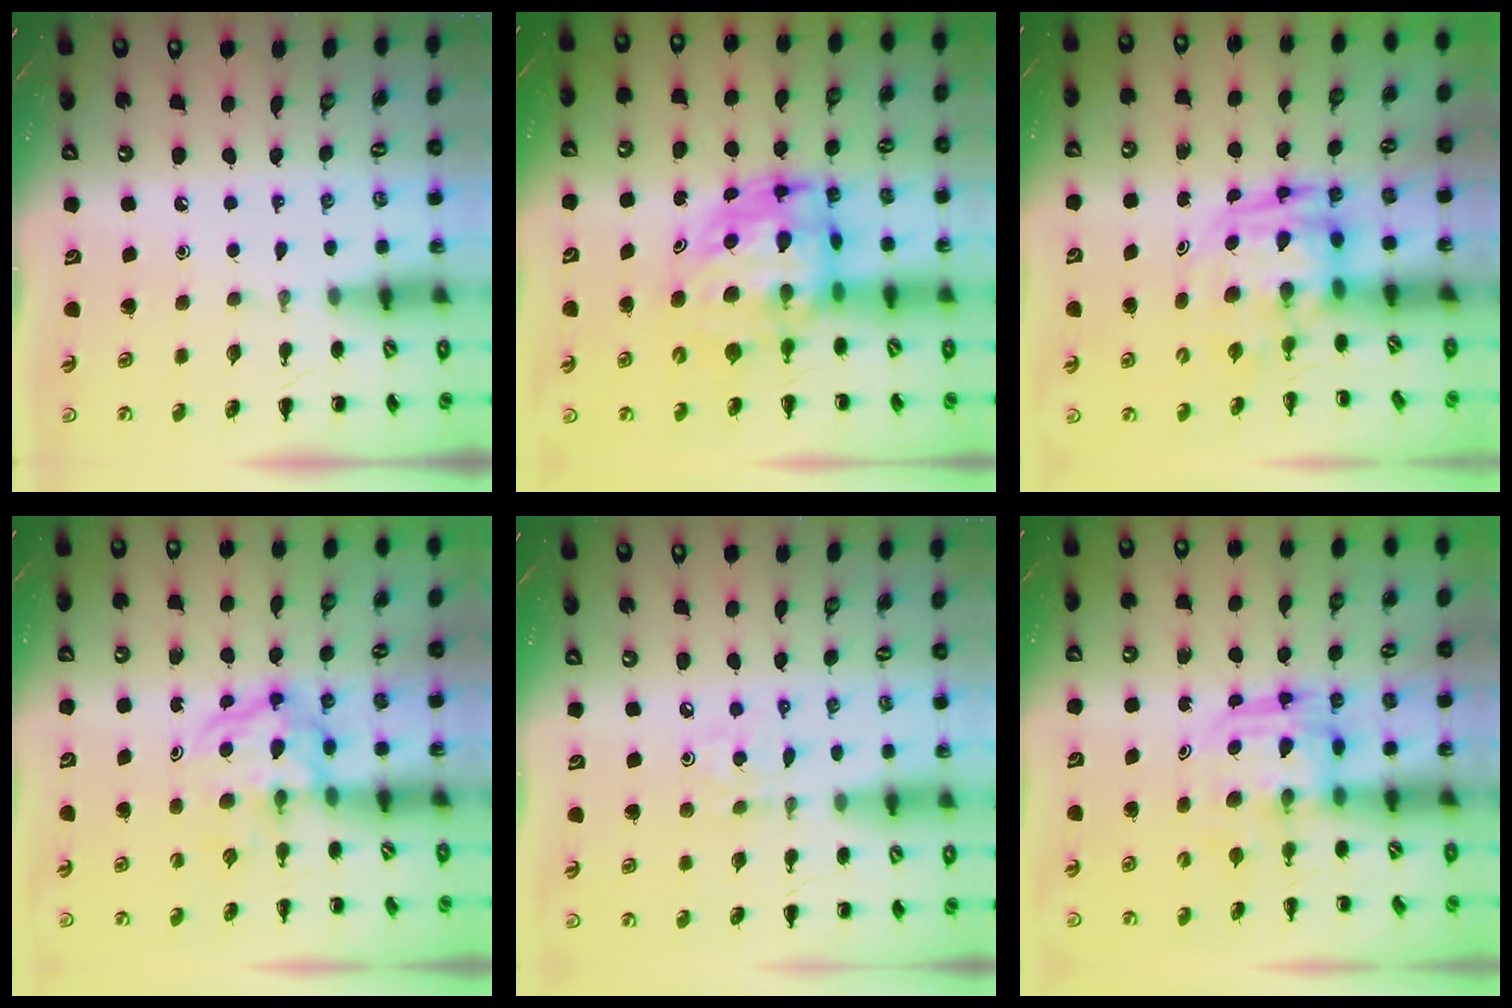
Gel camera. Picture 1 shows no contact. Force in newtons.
{"total": 8.4, "press": 8.1, "slide": 2.2}
{"total": 3.3, "press": 3.2, "slide": 0.7}
{"total": 3.8, "press": 3.7, "slide": 0.4}
{"total": 3.8, "press": 3.7, "slide": 0.9}
{"total": 3.1, "press": 3.1, "slide": 0.3}